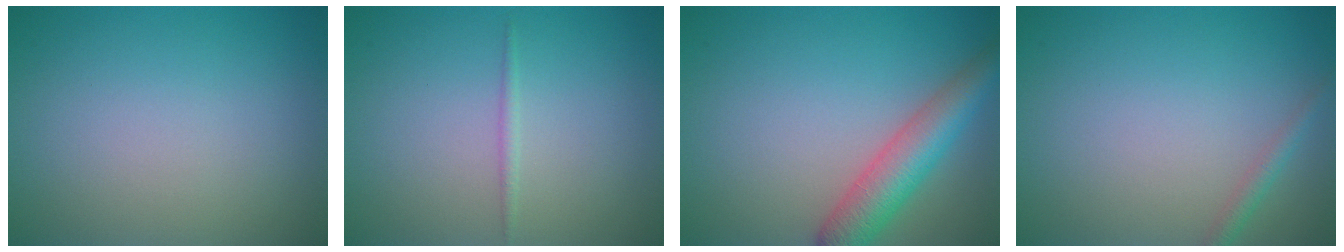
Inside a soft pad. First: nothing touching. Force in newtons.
{"total": 0.7, "press": 0.7, "slide": 0.0}
{"total": 5.2, "press": 5.2, "slide": 0.2}
{"total": 1.3, "press": 1.3, "slide": 0.1}